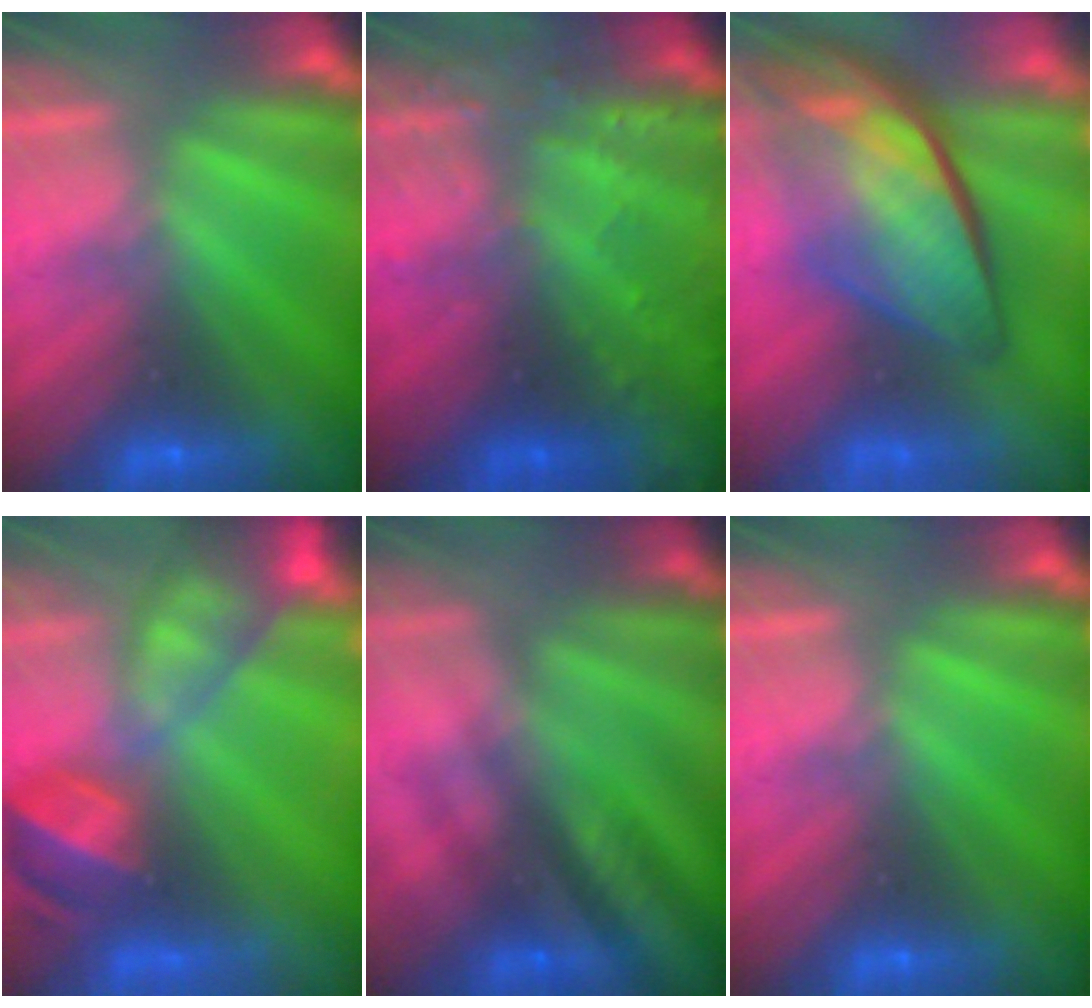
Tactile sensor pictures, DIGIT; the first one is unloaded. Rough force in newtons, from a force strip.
{"total": 8.9}
{"total": 7.7}
{"total": 11.0}
{"total": 2.4}
{"total": 0.0}